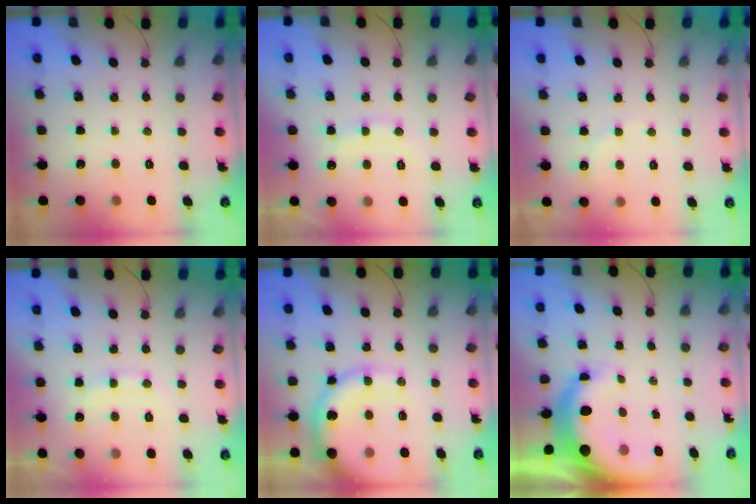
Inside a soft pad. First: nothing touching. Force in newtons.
{"total": 9.8, "press": 9.7, "slide": 1.2}
{"total": 4.7, "press": 4.5, "slide": 1.3}
{"total": 9.8, "press": 9.7, "slide": 1.2}
{"total": 15.8, "press": 15.4, "slide": 3.5}
{"total": 6.7, "press": 6.5, "slide": 1.7}